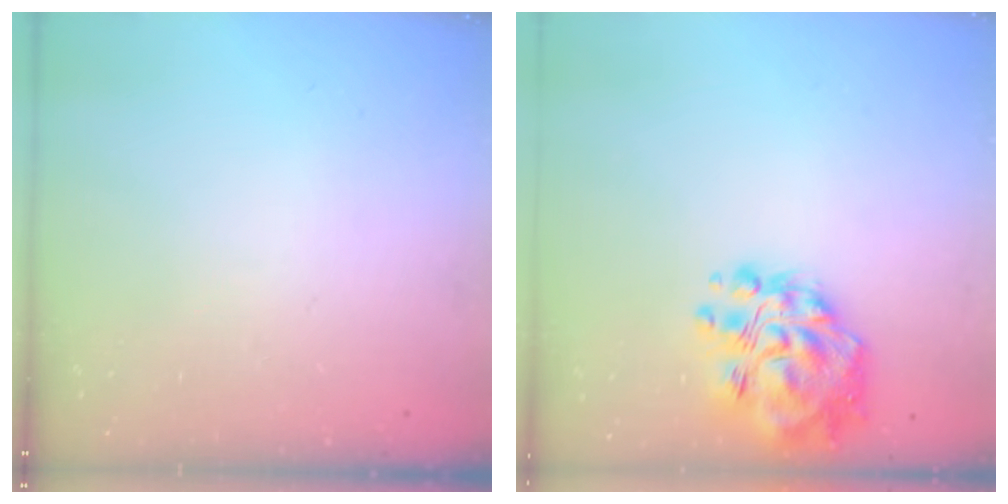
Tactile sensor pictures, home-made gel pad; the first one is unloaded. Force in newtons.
{"total": 14.5, "press": 13.8, "slide": 4.5}